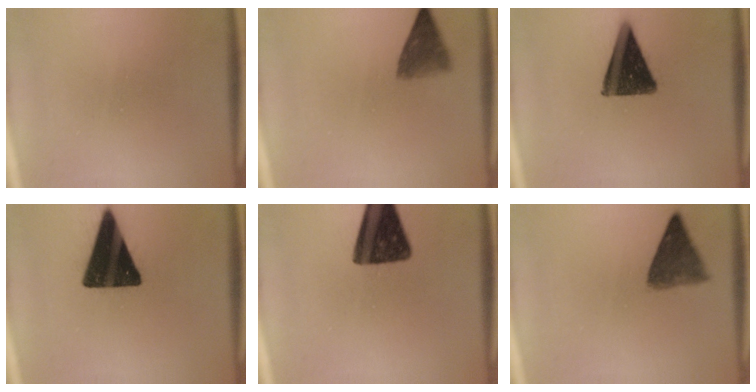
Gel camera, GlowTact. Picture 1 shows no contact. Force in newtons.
{"total": 4.7}
{"total": 12.7}
{"total": 18.6}
{"total": 14.3}
{"total": 6.4}